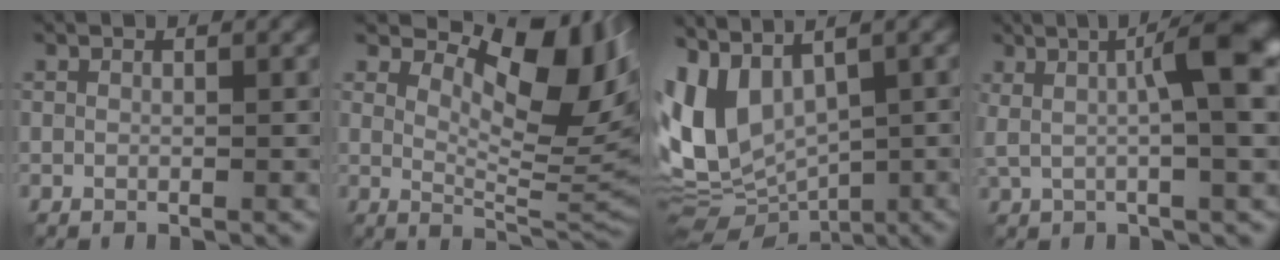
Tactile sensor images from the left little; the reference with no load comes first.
{"total": 10.3, "force": [4.4, 4.6, 8.2], "torque": [-0.121, -0.006, 0.074]}
{"total": 8.0, "force": [0.9, 4.8, 6.3], "torque": [-0.133, -0.010, 0.025]}
{"total": 7.6, "force": [1.6, 1.6, 7.2], "torque": [-0.106, 0.014, 0.023]}